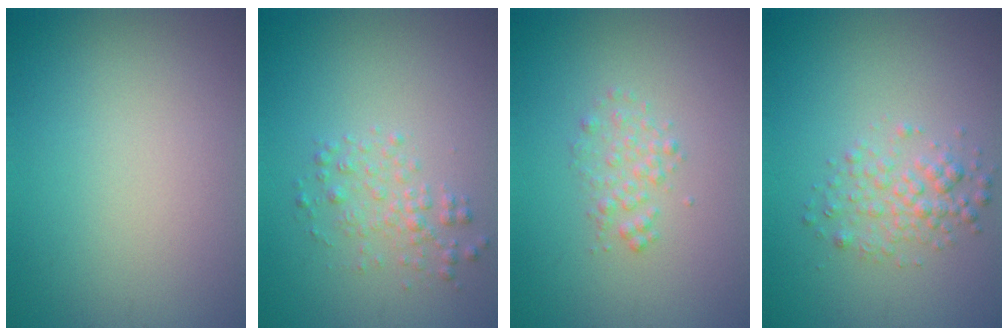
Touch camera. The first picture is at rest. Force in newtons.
{"total": 2.0, "press": 2.0, "slide": 0.0}
{"total": 1.5, "press": 1.5, "slide": 0.0}
{"total": 2.5, "press": 2.5, "slide": 0.1}